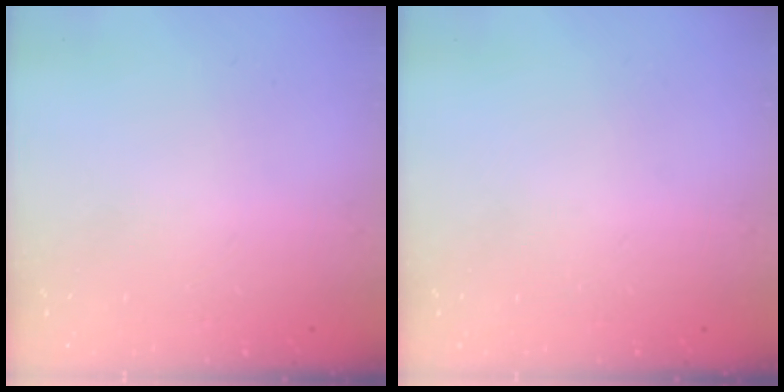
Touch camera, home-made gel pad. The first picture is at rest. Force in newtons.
{"total": 0.0}